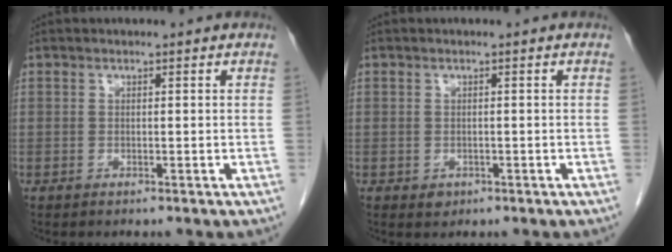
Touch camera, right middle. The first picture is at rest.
{"total": 1.2, "force": [-0.5, 0.9, 0.5], "torque": [-0.008, 0.002, -0.001]}